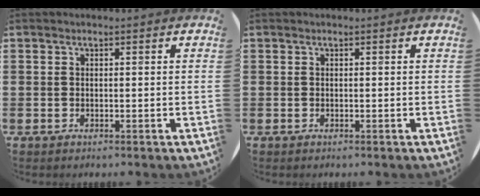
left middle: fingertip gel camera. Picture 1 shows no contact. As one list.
[{"total": 0.0}]